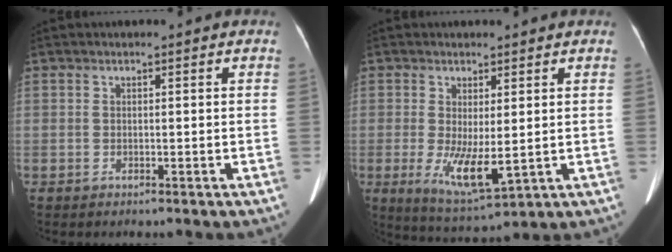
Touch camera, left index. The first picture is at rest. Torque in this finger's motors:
{"motor_torque": [1.04, 0.14, 0.46, 0.20]}